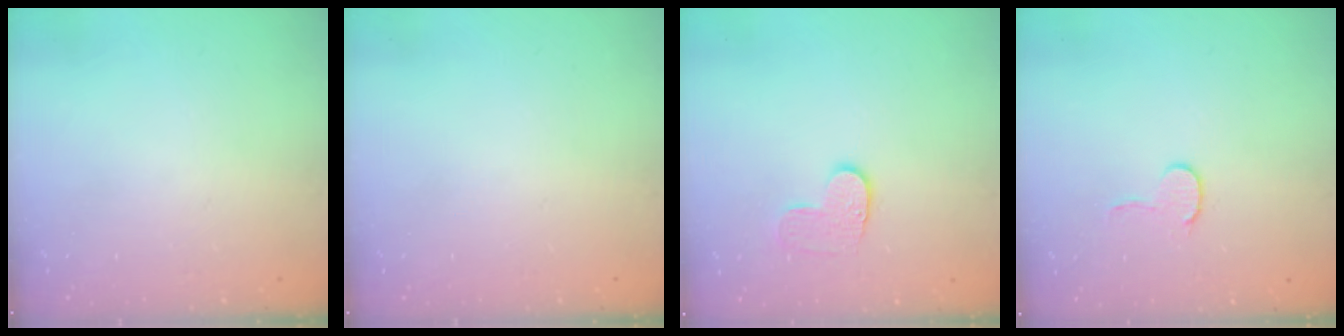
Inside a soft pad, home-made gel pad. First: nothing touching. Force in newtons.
{"total": 0.0}
{"total": 6.4, "press": 6.4, "slide": 0.4}
{"total": 5.9, "press": 5.9, "slide": 0.5}